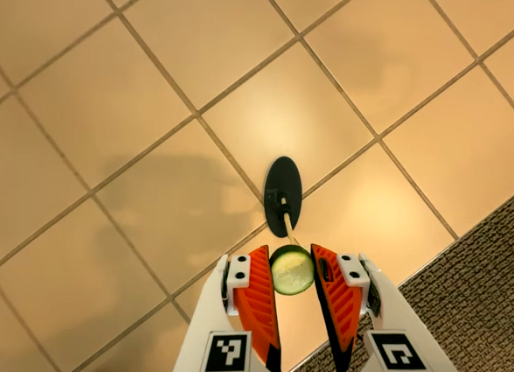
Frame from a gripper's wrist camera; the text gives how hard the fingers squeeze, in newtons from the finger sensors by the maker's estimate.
{"total": 8.2, "left": 8.6, "right": 7.8}